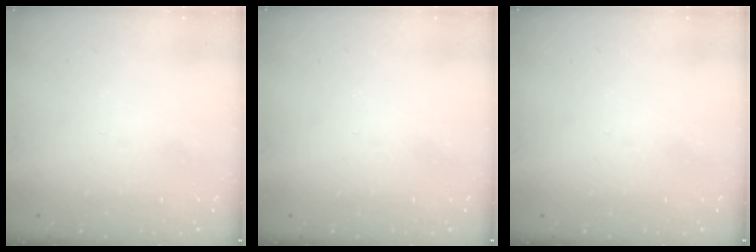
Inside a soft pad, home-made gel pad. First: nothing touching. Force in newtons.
{"total": 0.0}
{"total": 0.0}